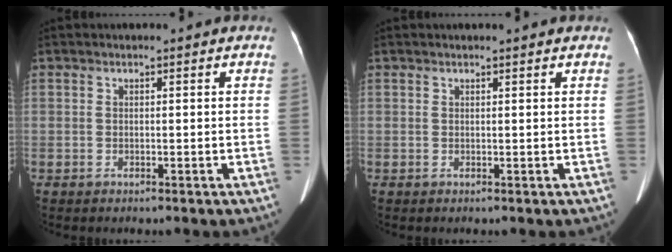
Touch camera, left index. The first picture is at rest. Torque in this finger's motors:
{"motor_torque": [-0.19, -0.09, -0.05, -0.01]}